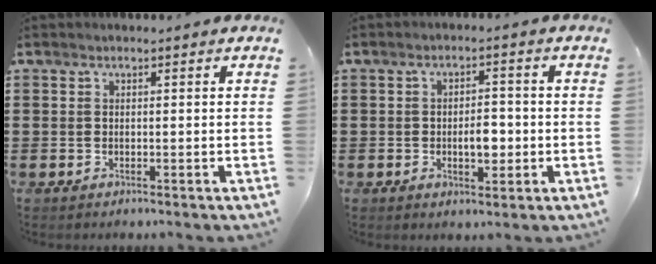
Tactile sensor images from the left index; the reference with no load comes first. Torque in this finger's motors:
{"motor_torque": [0.54, 0.43, 0.13, 0.06]}